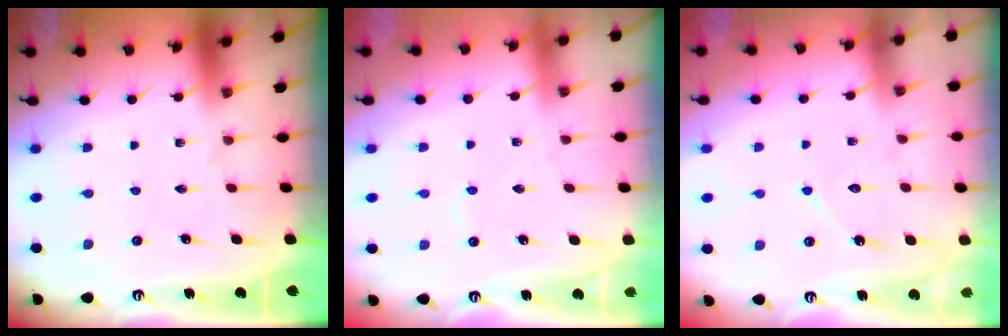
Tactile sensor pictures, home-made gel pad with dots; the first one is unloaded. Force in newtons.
{"total": 2.6, "press": 2.5, "slide": 0.5}
{"total": 6.1, "press": 6.1, "slide": 0.6}